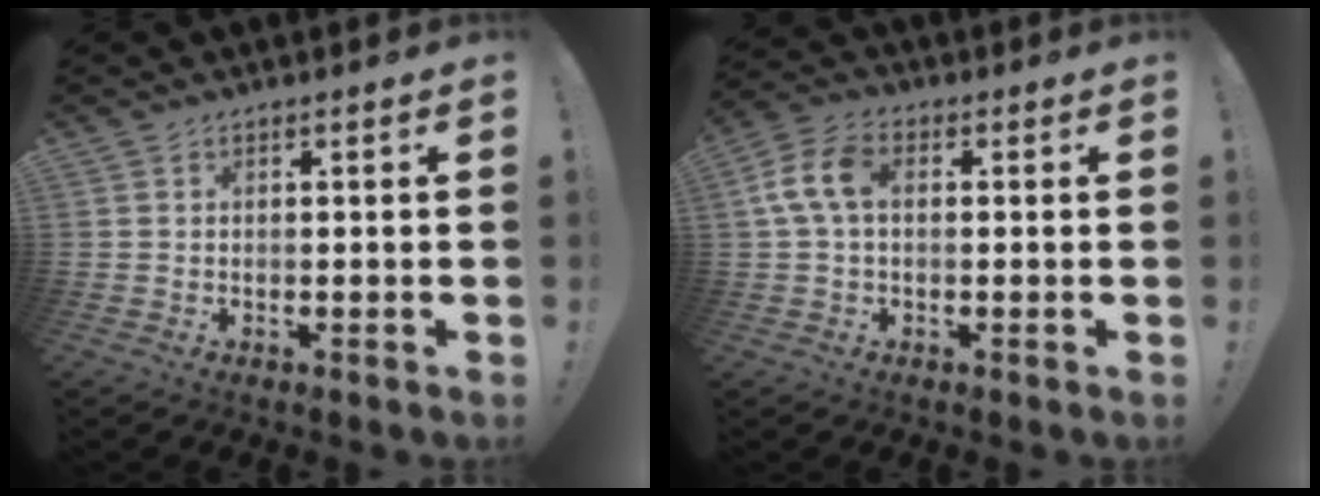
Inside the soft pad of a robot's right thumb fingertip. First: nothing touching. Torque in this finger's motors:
{"motor_torque": [0.06, 0.05, 0.14, 0.06, 0.01]}